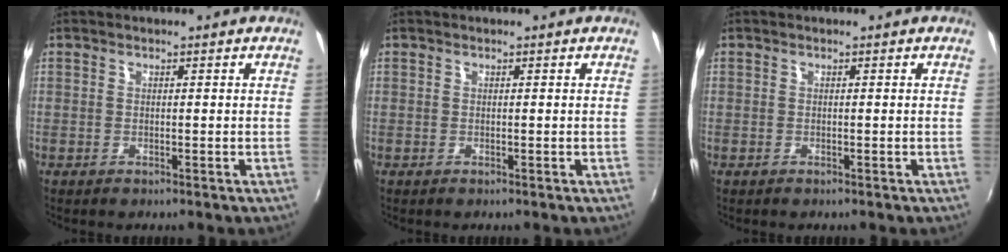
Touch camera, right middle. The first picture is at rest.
{"total": 0.0}
{"total": 0.0}